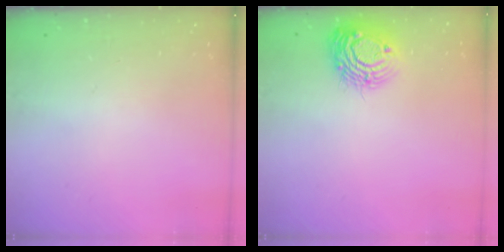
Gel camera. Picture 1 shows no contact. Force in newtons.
{"total": 11.7, "press": 11.7, "slide": 0.9}